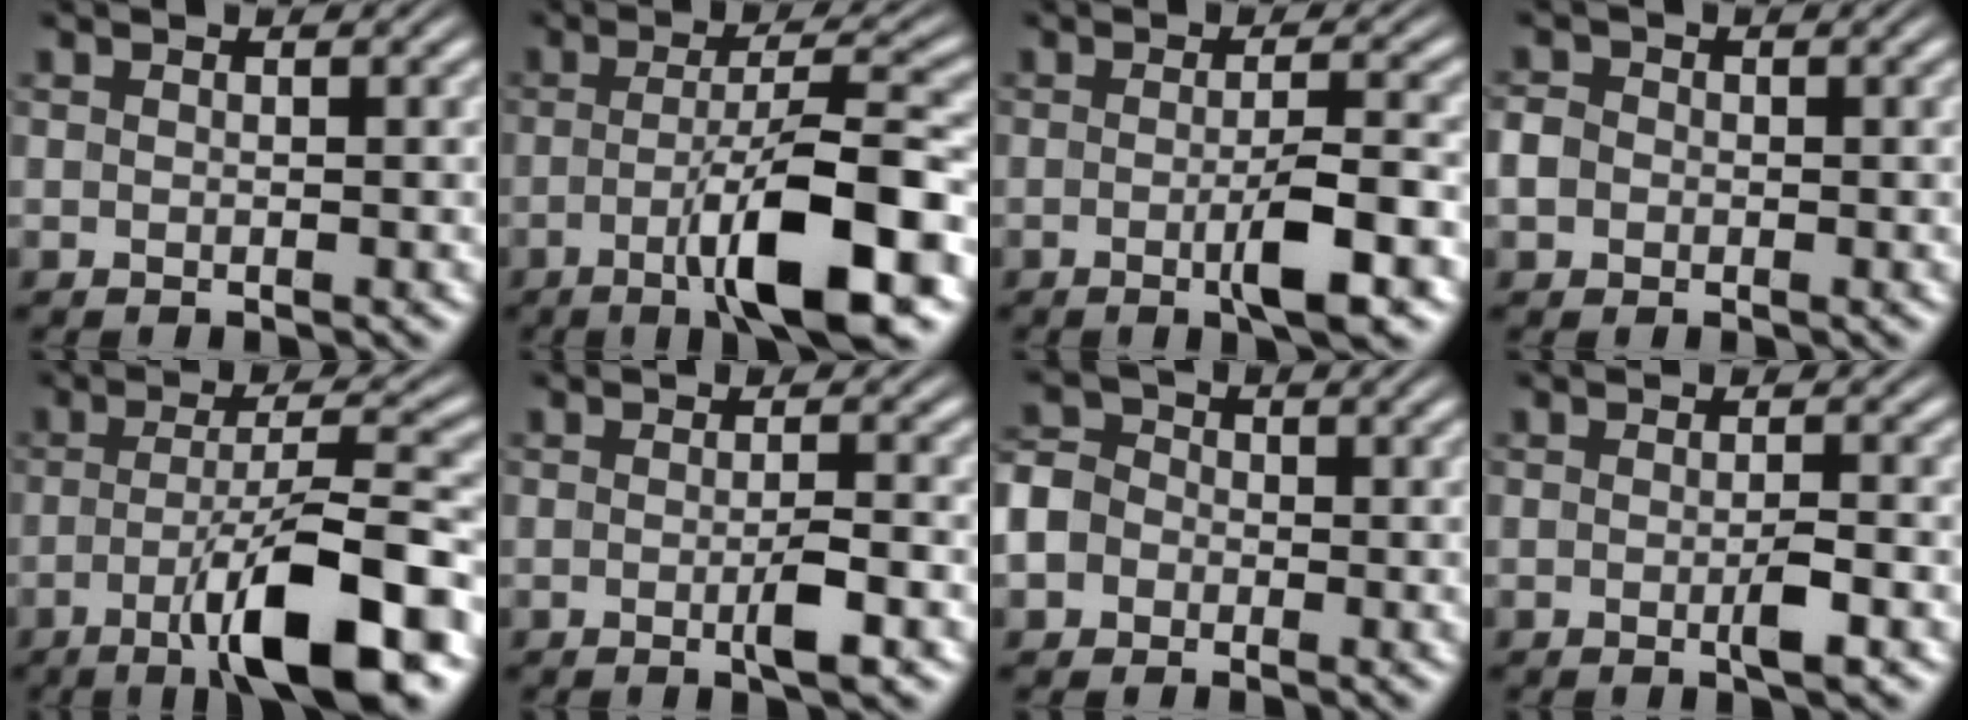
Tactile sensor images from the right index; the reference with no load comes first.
{"total": 8.4, "force": [-3.5, 1.6, 7.5], "torque": [-0.110, -0.001, -0.051]}
{"total": 3.6, "force": [-1.4, 0.4, 3.3], "torque": [-0.050, -0.003, -0.027]}
{"total": 2.4, "force": [-0.4, 2.2, 0.9], "torque": [-0.031, -0.006, -0.007]}
{"total": 9.2, "force": [-4.3, 1.8, 8.0], "torque": [-0.118, -0.004, -0.061]}
{"total": 2.0, "force": [-0.8, 0.3, 1.8], "torque": [-0.020, 0.003, -0.021]}
{"total": 6.2, "force": [-0.9, 5.8, 2.2], "torque": [-0.062, -0.013, -0.023]}
{"total": 1.6, "force": [-0.7, 0.2, 1.4], "torque": [-0.015, 0.003, -0.017]}